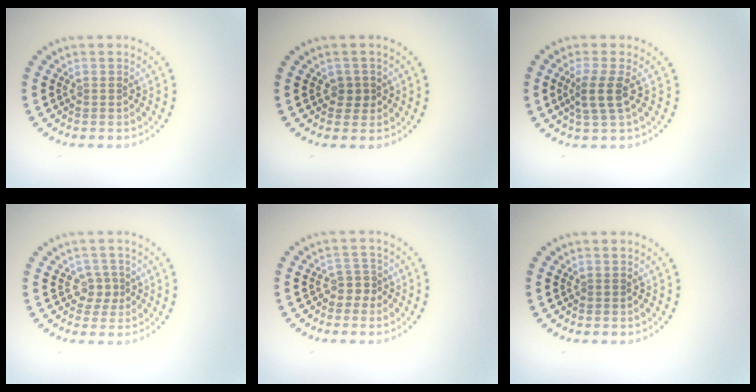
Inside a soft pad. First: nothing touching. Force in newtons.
{"total": 1.2, "press": 1.1, "slide": 0.6}
{"total": 2.5, "press": 2.0, "slide": 1.4}
{"total": 1.8, "press": 1.3, "slide": 1.1}
{"total": 1.7, "press": 1.3, "slide": 1.1}
{"total": 0.0}